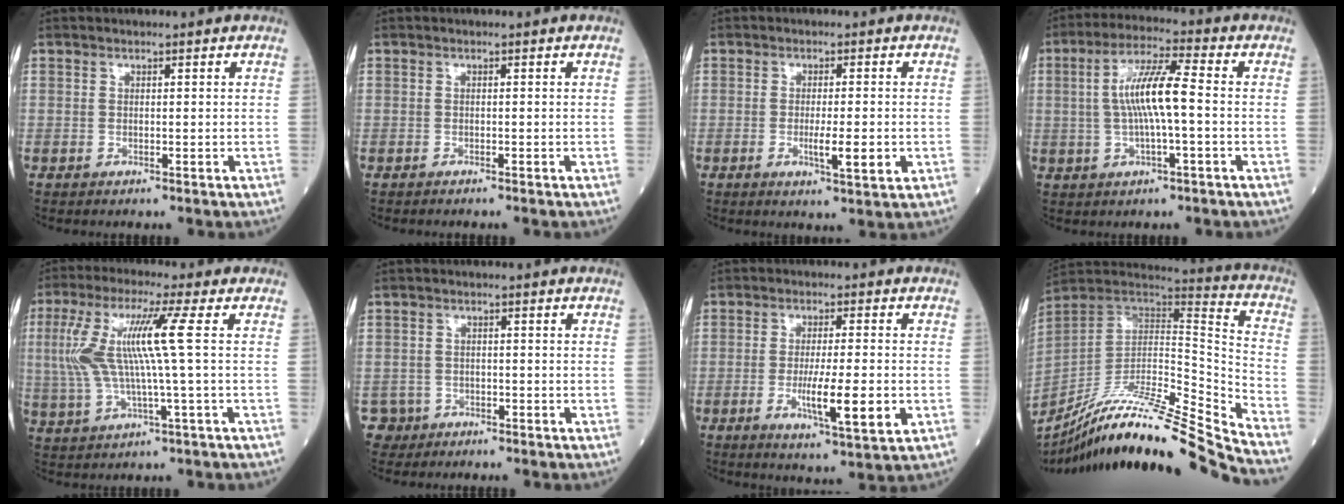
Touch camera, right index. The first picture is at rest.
{"total": 1.1, "force": [-1.0, 0.0, 0.5], "torque": [-0.006, 0.001, -0.013]}
{"total": 4.9, "force": [-1.2, 0.5, 4.7], "torque": [-0.077, -0.007, -0.016]}
{"total": 8.9, "force": [-0.1, 0.9, 8.8], "torque": [-0.170, 0.014, -0.006]}
{"total": 10.9, "force": [1.4, -0.2, 10.8], "torque": [-0.239, 0.019, 0.029]}
{"total": 3.0, "force": [-1.7, 2.3, -0.9], "torque": [0.015, 0.011, -0.035]}
{"total": 8.9, "force": [-2.2, 0.8, 8.5], "torque": [-0.140, -0.018, -0.036]}
{"total": 26.9, "force": [-23.6, -1.8, 12.7], "torque": [-0.184, -0.033, -0.385]}